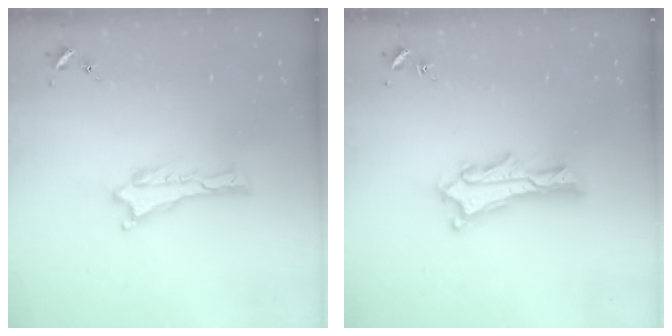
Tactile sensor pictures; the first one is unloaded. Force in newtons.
{"total": 3.9, "press": 3.9, "slide": 0.4}